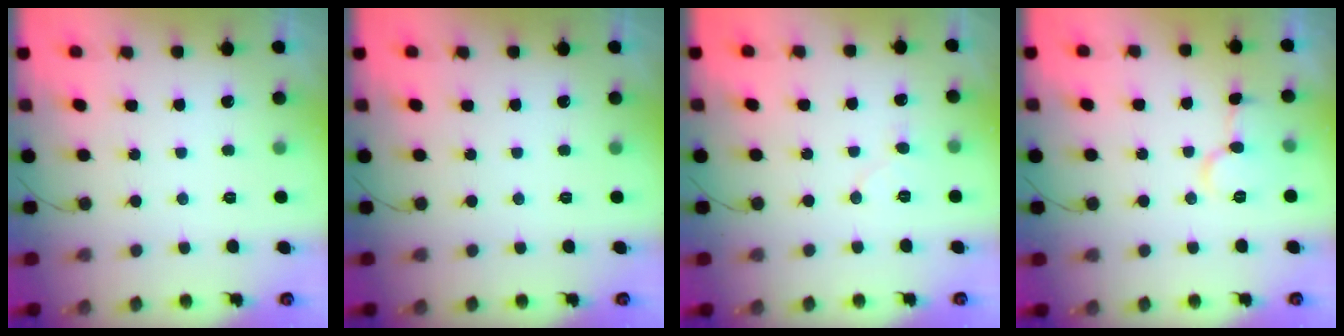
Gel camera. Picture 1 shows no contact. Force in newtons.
{"total": 0.0}
{"total": 5.8, "press": 5.8, "slide": 0.5}
{"total": 8.0, "press": 8.0, "slide": 0.6}